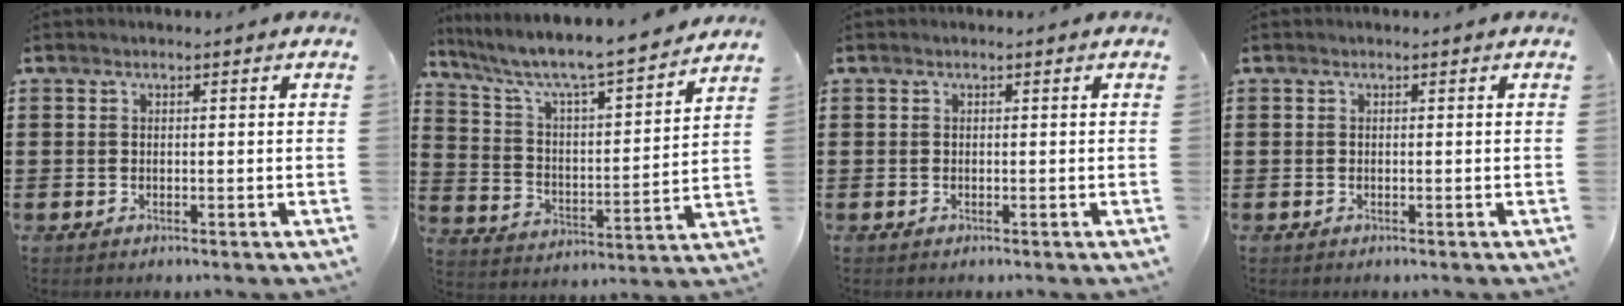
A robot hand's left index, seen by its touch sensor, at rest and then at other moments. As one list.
[{"total": 6.3, "force": [5.5, 0.5, 3.1], "torque": [-0.086, -0.046, 0.083]}, {"total": 0.0}, {"total": 0.0}]